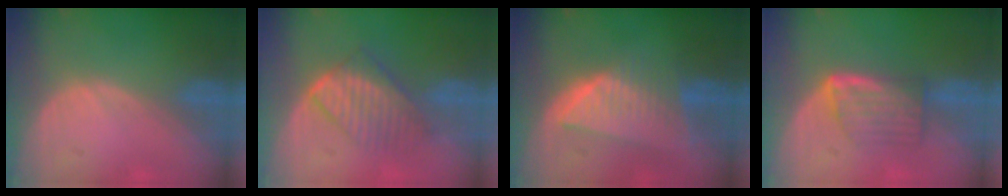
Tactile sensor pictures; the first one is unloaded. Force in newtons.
{"total": 6.2, "press": 6.1, "slide": 1.2}
{"total": 7.9, "press": 7.2, "slide": 3.2}
{"total": 5.9, "press": 5.5, "slide": 2.2}